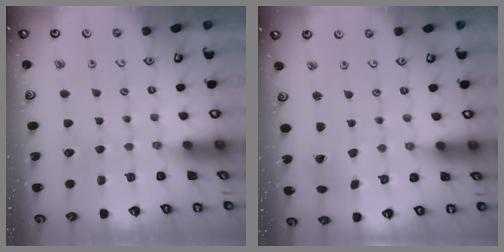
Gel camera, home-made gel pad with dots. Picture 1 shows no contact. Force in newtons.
{"total": 1.5, "press": 1.5, "slide": 0.2}